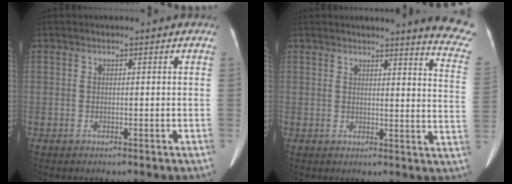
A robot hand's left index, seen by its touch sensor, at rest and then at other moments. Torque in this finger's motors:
{"motor_torque": [0.19, -0.39, 0.05, 0.01]}